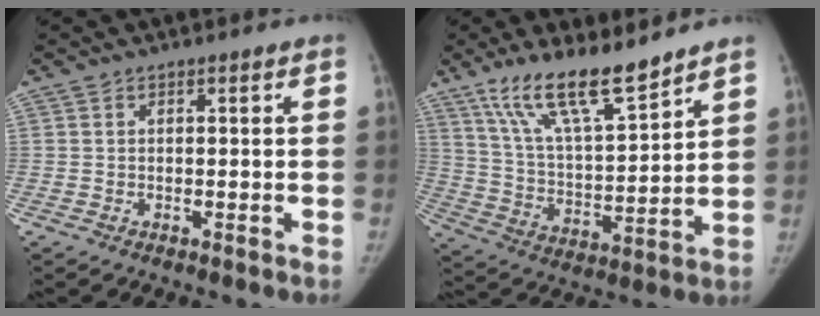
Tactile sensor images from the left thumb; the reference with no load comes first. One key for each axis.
{"total": 15.4, "fx": 11.6, "fy": 3.5, "fz": 9.5, "tx": -0.146, "ty": -0.064, "tz": 0.221}